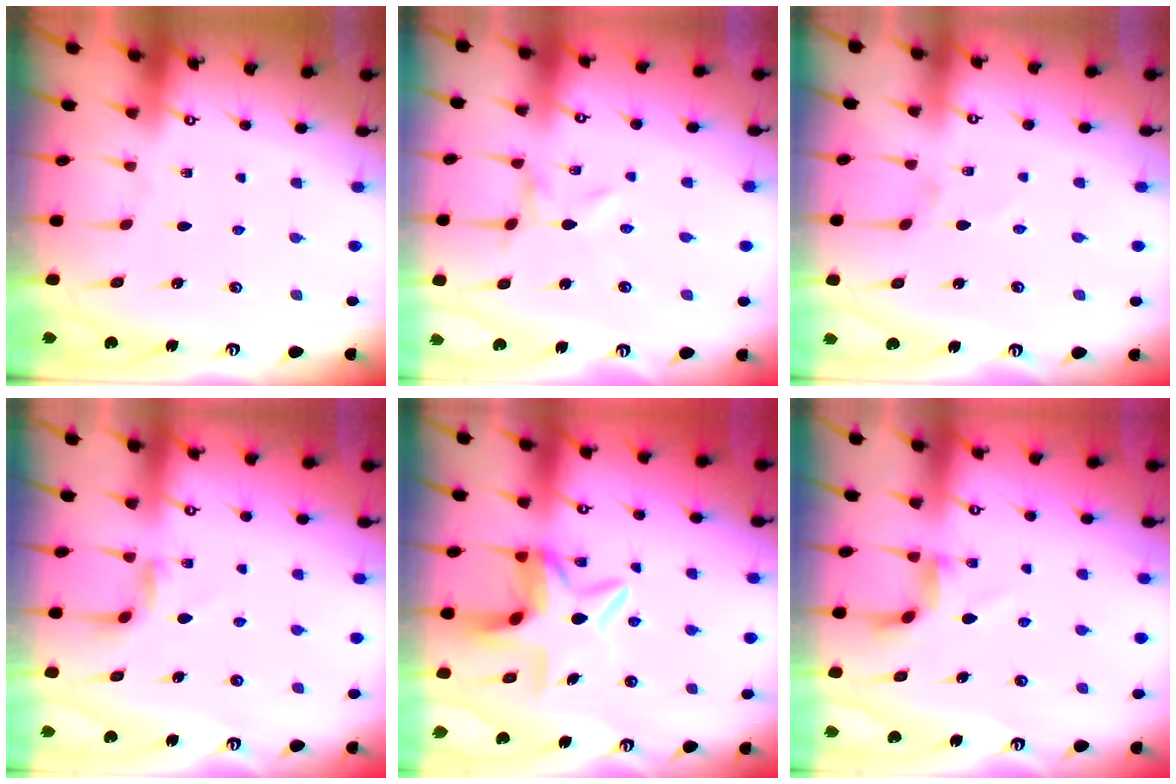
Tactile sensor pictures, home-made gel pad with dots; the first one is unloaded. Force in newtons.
{"total": 0.0}
{"total": 0.0}
{"total": 3.1, "press": 3.1, "slide": 0.4}
{"total": 7.5, "press": 7.1, "slide": 2.4}
{"total": 3.6, "press": 3.4, "slide": 1.3}